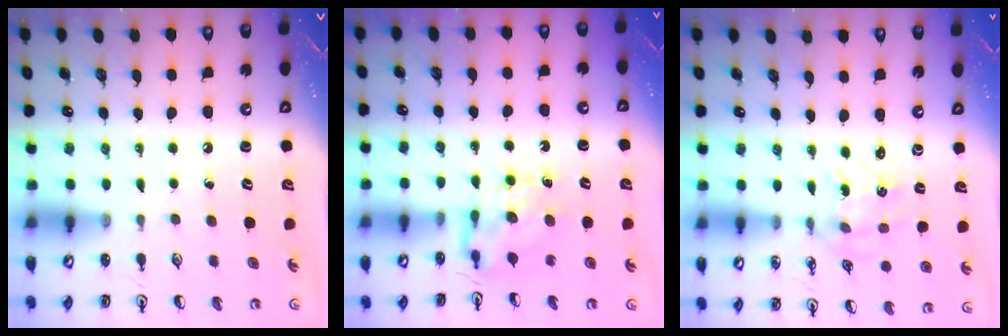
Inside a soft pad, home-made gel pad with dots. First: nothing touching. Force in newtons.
{"total": 6.7, "press": 6.6, "slide": 0.7}
{"total": 1.2, "press": 1.2, "slide": 0.2}